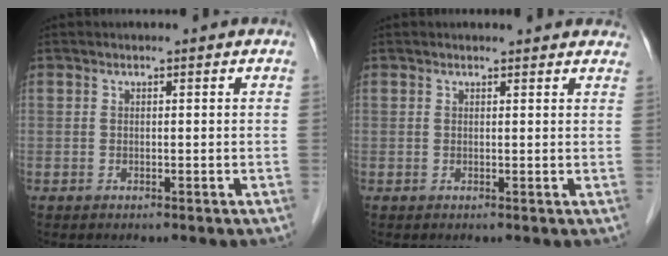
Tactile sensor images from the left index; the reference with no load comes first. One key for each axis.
{"total": 5.2, "fx": 4.9, "fy": 1.2, "fz": 1.2, "tx": -0.007, "ty": 0.009, "tz": 0.042}